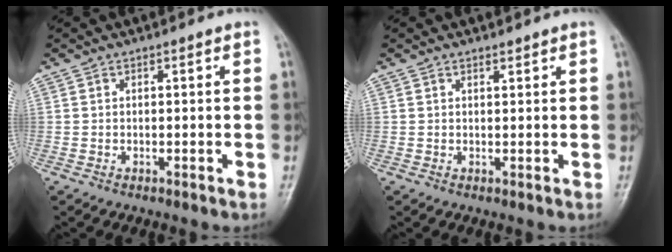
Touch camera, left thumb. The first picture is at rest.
{"total": 0.8, "force": [0.7, 0.2, 0.2], "torque": [-0.005, -0.006, 0.012]}